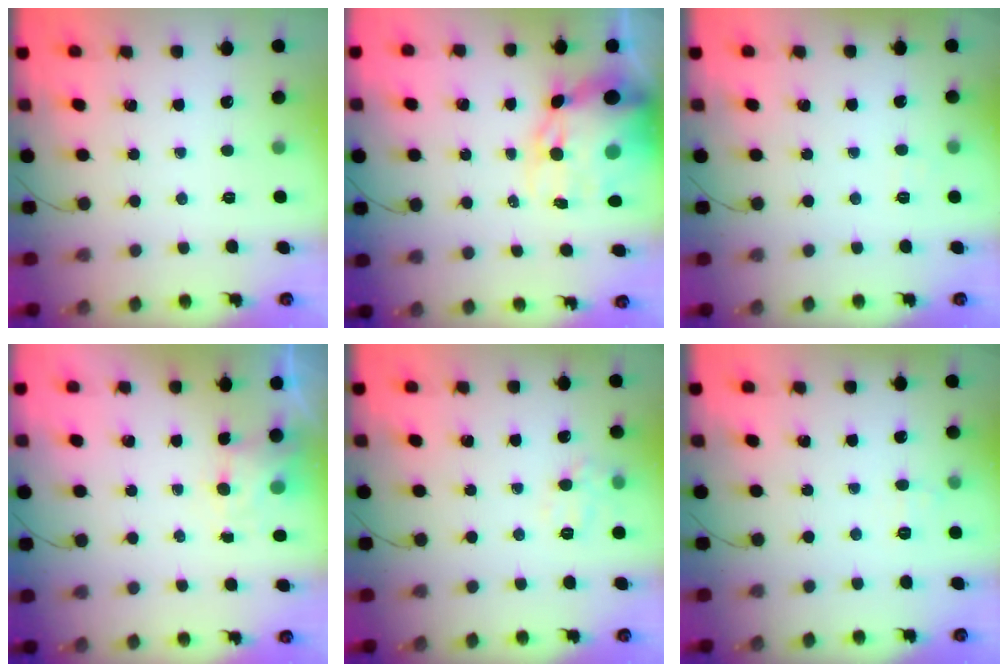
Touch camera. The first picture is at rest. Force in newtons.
{"total": 15.9, "press": 15.5, "slide": 3.9}
{"total": 3.8, "press": 3.7, "slide": 0.9}
{"total": 4.6, "press": 4.5, "slide": 1.1}
{"total": 8.6, "press": 8.5, "slide": 1.3}
{"total": 5.6, "press": 5.4, "slide": 1.4}